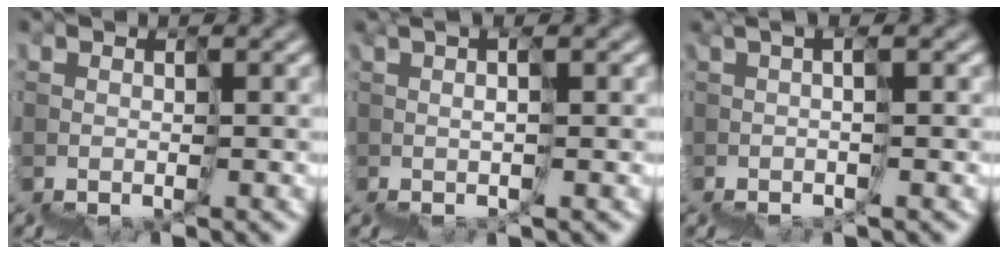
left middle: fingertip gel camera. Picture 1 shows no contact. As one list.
[{"total": 2.1, "force": [1.6, -1.4, 0.5], "torque": [0.009, 0.022, 0.040]}, {"total": 1.8, "force": [0.3, -1.8, 0.3], "torque": [0.005, 0.015, 0.015]}]